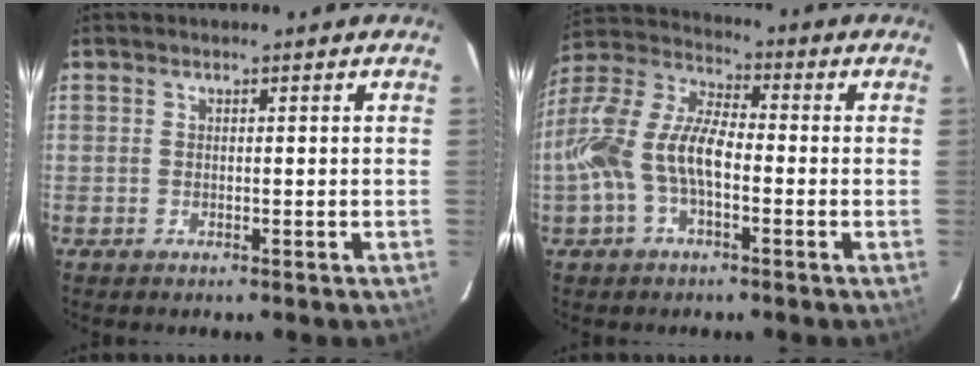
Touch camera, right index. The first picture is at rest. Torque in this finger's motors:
{"motor_torque": [0.76, 0.08, 0.42, 0.21]}